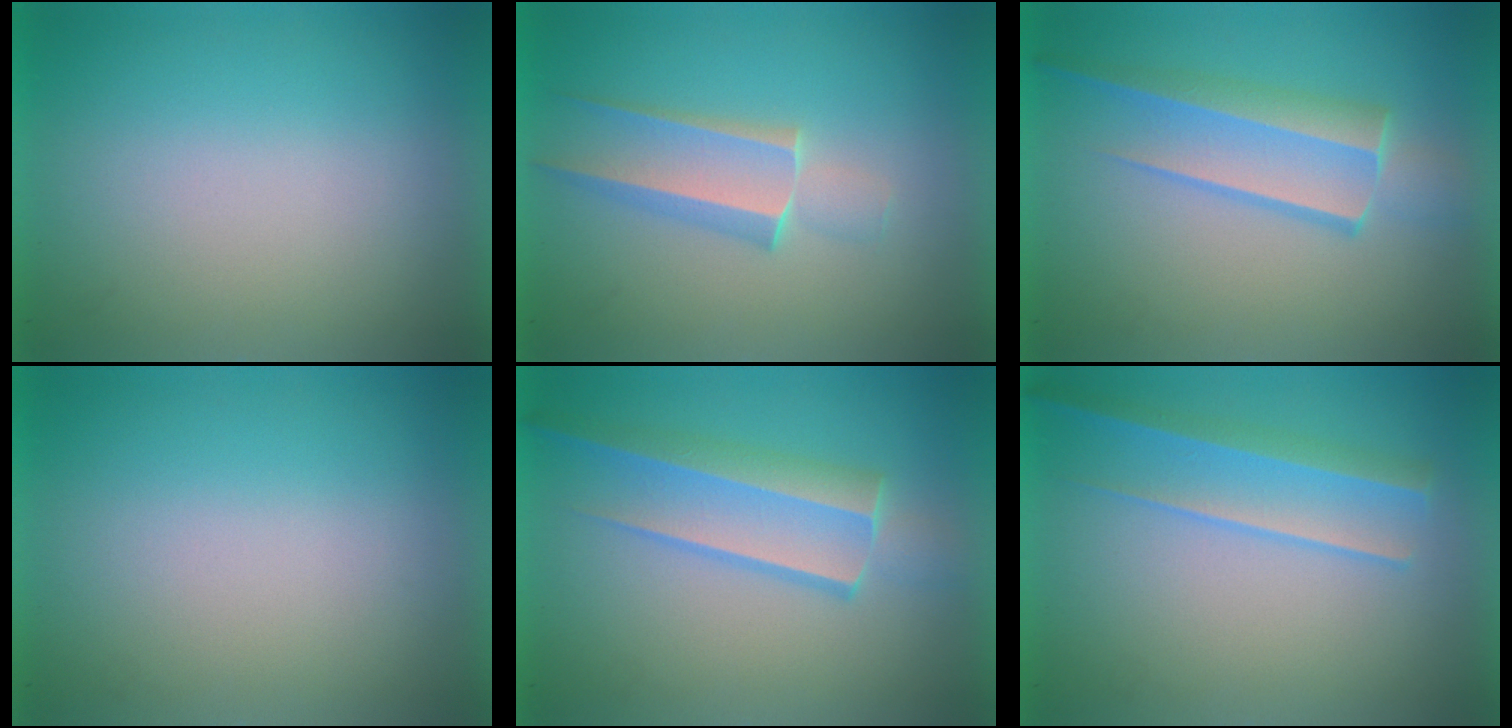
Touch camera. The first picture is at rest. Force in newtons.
{"total": 2.2}
{"total": 3.1}
{"total": 0.0}
{"total": 3.2}
{"total": 2.2}